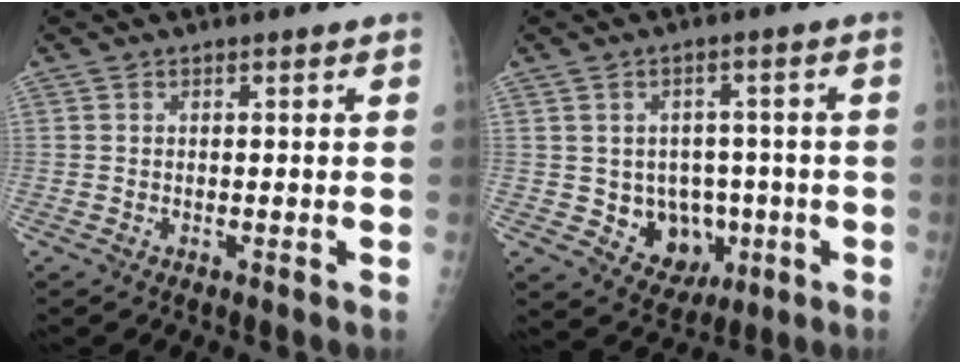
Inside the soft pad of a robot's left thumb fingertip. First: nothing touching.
{"total": 9.4, "force": [-1.7, 7.9, 4.8], "torque": [-0.024, 0.010, -0.006]}